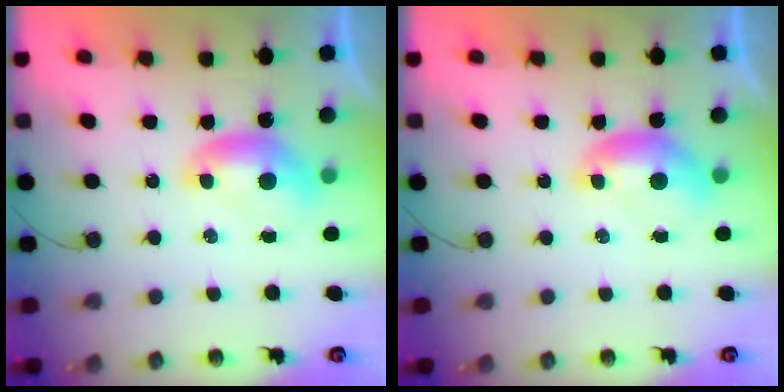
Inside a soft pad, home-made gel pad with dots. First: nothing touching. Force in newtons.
{"total": 0.0}